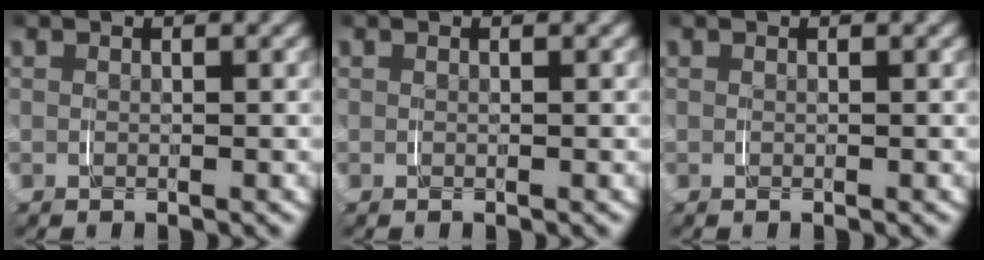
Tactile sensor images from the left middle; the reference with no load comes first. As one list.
[{"total": 0.0}, {"total": 0.0}]